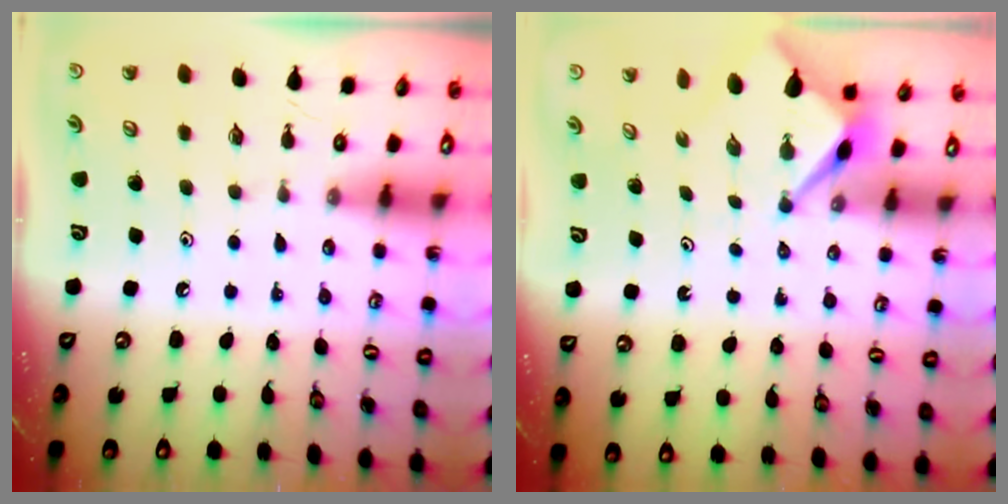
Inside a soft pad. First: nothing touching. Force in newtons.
{"total": 2.9, "press": 2.9, "slide": 0.2}